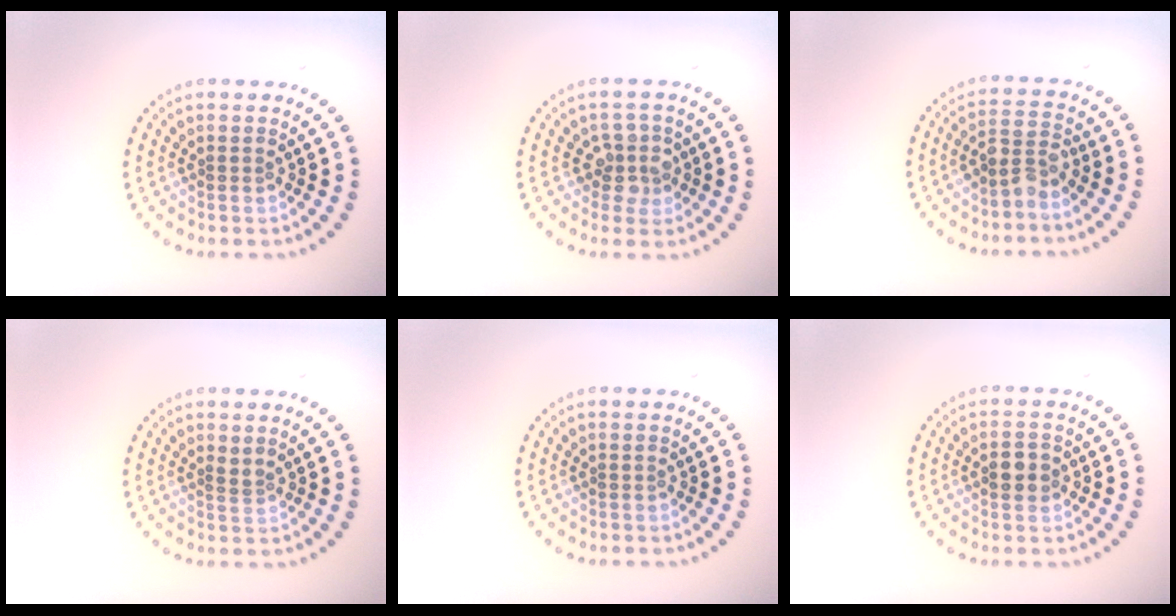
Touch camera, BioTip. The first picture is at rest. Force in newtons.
{"total": 2.5, "press": 2.2, "slide": 1.2}
{"total": 2.5, "press": 2.2, "slide": 1.3}
{"total": 0.7, "press": 0.4, "slide": 0.6}
{"total": 0.0}
{"total": 2.3, "press": 2.3, "slide": 0.1}